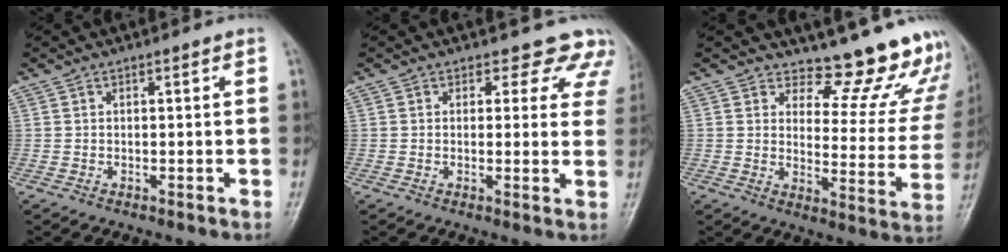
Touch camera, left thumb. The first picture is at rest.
{"total": 7.9, "force": [6.6, 4.3, 0.6], "torque": [0.050, -0.026, 0.044]}
{"total": 15.2, "force": [14.2, 4.5, 2.9], "torque": [0.012, -0.157, 0.154]}